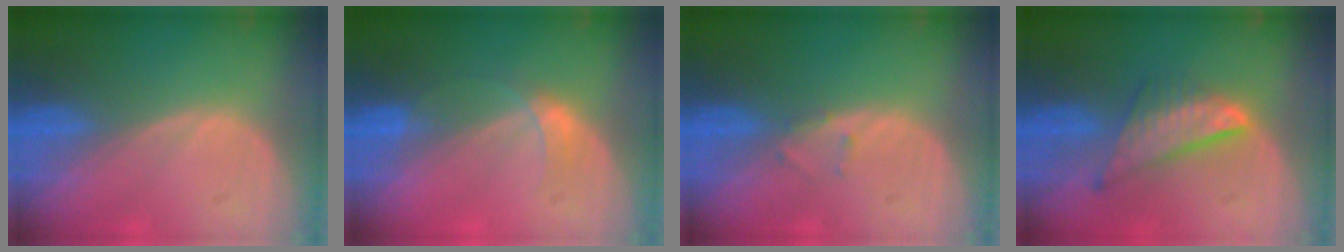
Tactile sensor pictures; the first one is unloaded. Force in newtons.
{"total": 2.5, "press": 2.5, "slide": 0.1}
{"total": 1.1, "press": 1.0, "slide": 0.2}
{"total": 7.9, "press": 6.6, "slide": 4.3}